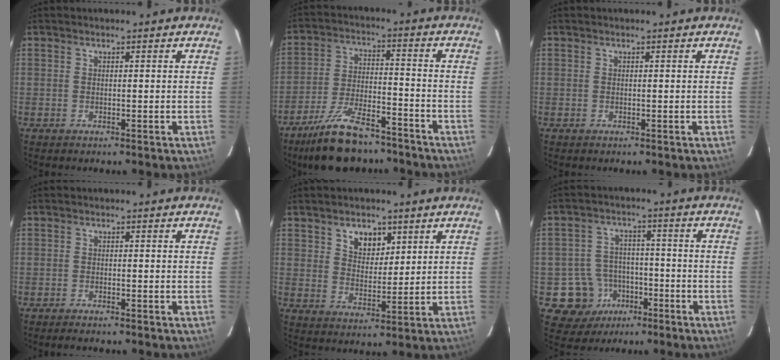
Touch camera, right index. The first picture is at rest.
{"total": 15.5, "force": [-12.5, 5.2, 7.5], "torque": [-0.158, -0.007, -0.205]}
{"total": 0.0}
{"total": 2.5, "force": [-2.3, 0.2, 1.0], "torque": [-0.027, -0.010, -0.041]}
{"total": 6.1, "force": [3.3, 4.1, 3.1], "torque": [-0.043, 0.005, 0.062]}
{"total": 9.4, "force": [-4.3, 8.2, 1.0], "torque": [-0.041, 0.032, -0.055]}